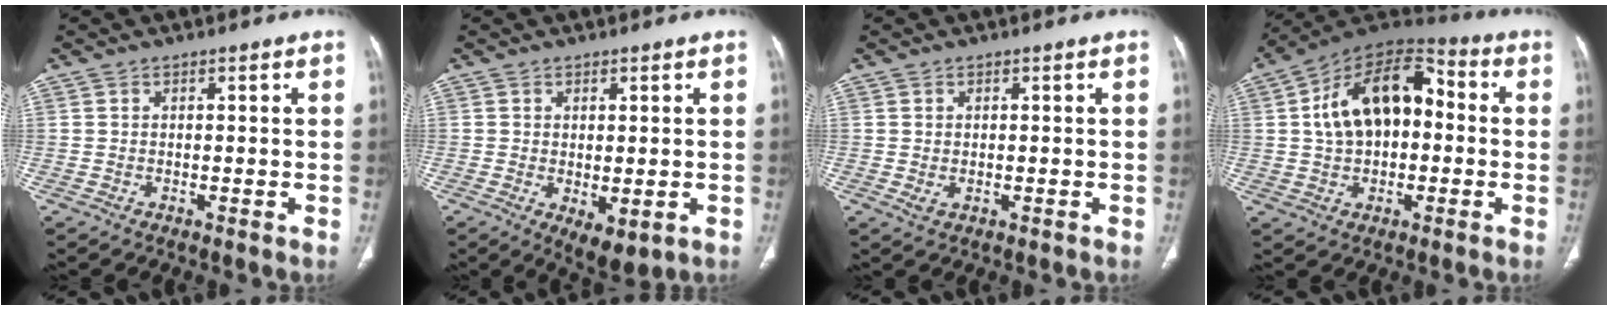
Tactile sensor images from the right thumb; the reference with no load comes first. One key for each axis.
{"total": 5.7, "fx": -1.4, "fy": 2.8, "fz": 4.7, "tx": -0.063, "ty": -0.010, "tz": -0.005}
{"total": 1.7, "fx": -0.2, "fy": 1.1, "fz": 1.2, "tx": -0.024, "ty": 0.000, "tz": 0.002}
{"total": 17.5, "fx": 1.7, "fy": 11.0, "fz": 13.5, "tx": -0.198, "ty": 0.040, "tz": 0.019}